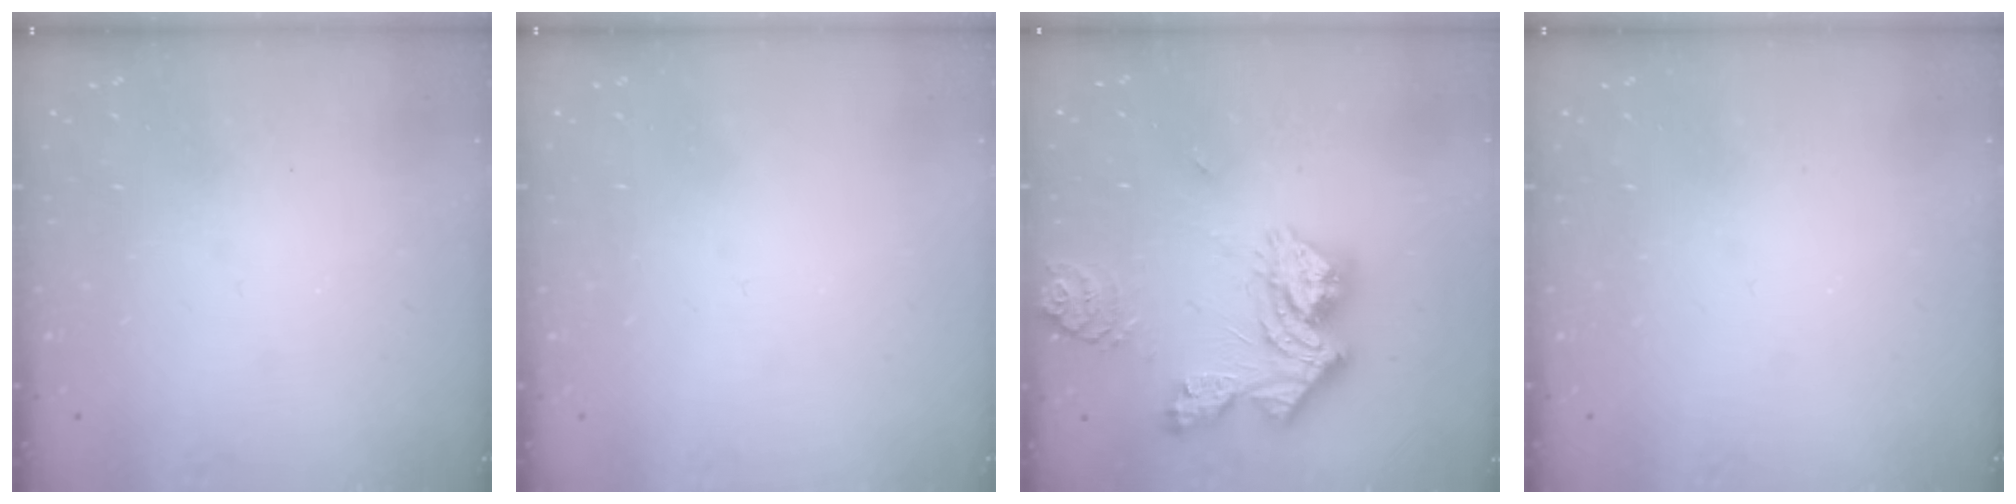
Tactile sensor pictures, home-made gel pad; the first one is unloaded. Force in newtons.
{"total": 0.0}
{"total": 18.5, "press": 18.4, "slide": 1.6}
{"total": 0.0}